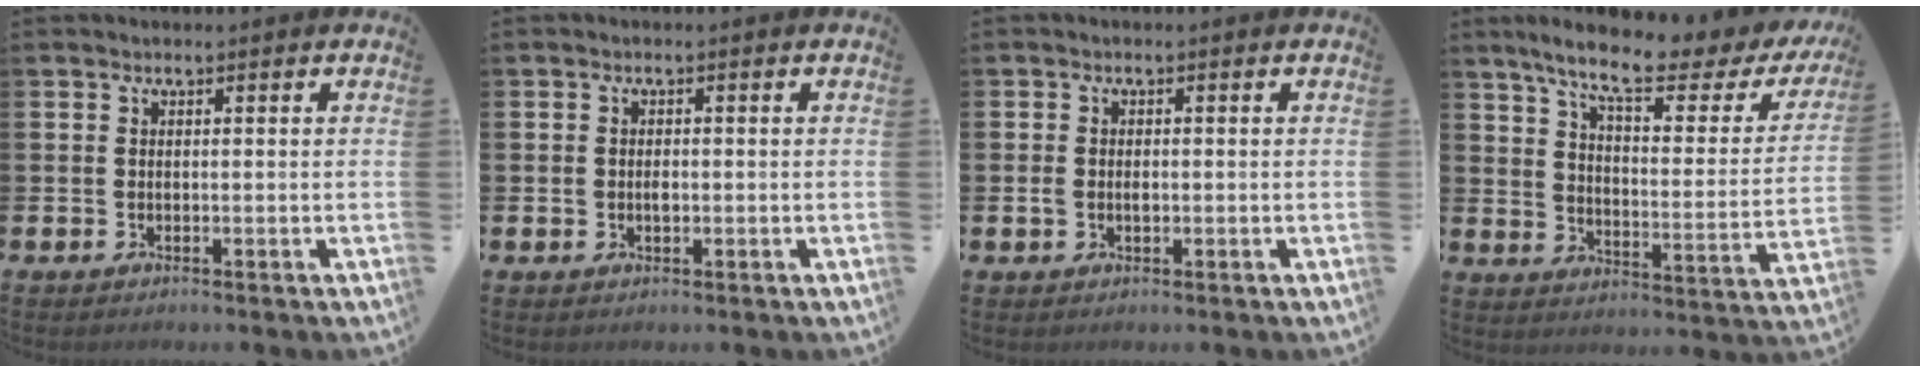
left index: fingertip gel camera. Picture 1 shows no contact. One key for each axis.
{"total": 1.4, "fx": -0.1, "fy": 1.0, "fz": 1.0, "tx": -0.008, "ty": 0.003, "tz": -0.006}
{"total": 1.6, "fx": -0.1, "fy": 1.1, "fz": 1.1, "tx": -0.020, "ty": 0.007, "tz": -0.005}
{"total": 10.1, "fx": 8.3, "fy": 1.8, "fz": 5.4, "tx": -0.125, "ty": -0.048, "tz": 0.135}